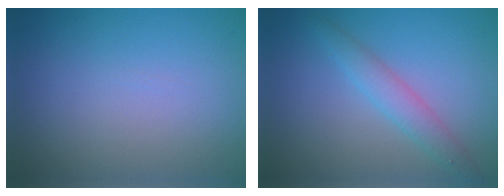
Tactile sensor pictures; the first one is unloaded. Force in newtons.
{"total": 2.5, "press": 2.5, "slide": 0.1}